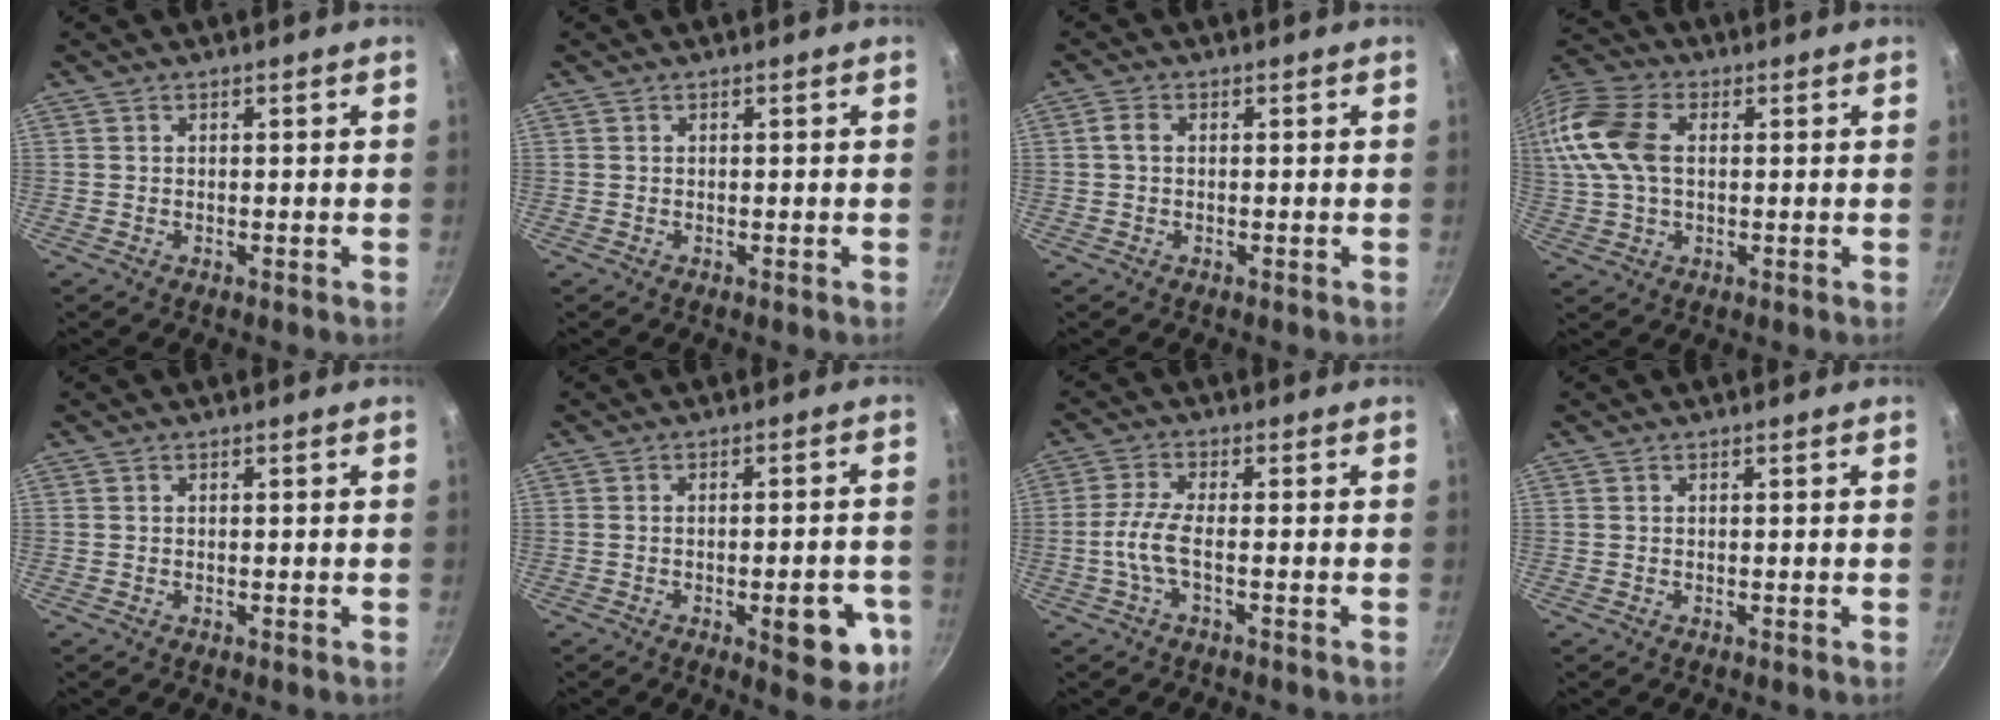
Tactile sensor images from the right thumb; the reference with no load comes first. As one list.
[{"total": 0.0}, {"total": 1.7, "force": [0.0, 1.2, 1.2], "torque": [-0.026, 0.007, 0.000]}, {"total": 17.7, "force": [2.7, 11.8, 13.0], "torque": [-0.299, 0.030, 0.041]}, {"total": 0.0}, {"total": 10.5, "force": [-3.8, 4.2, 8.9], "torque": [-0.082, 0.017, -0.043]}, {"total": 5.1, "force": [-1.6, 1.2, 4.7], "torque": [-0.119, 0.014, -0.038]}, {"total": 0.0}]